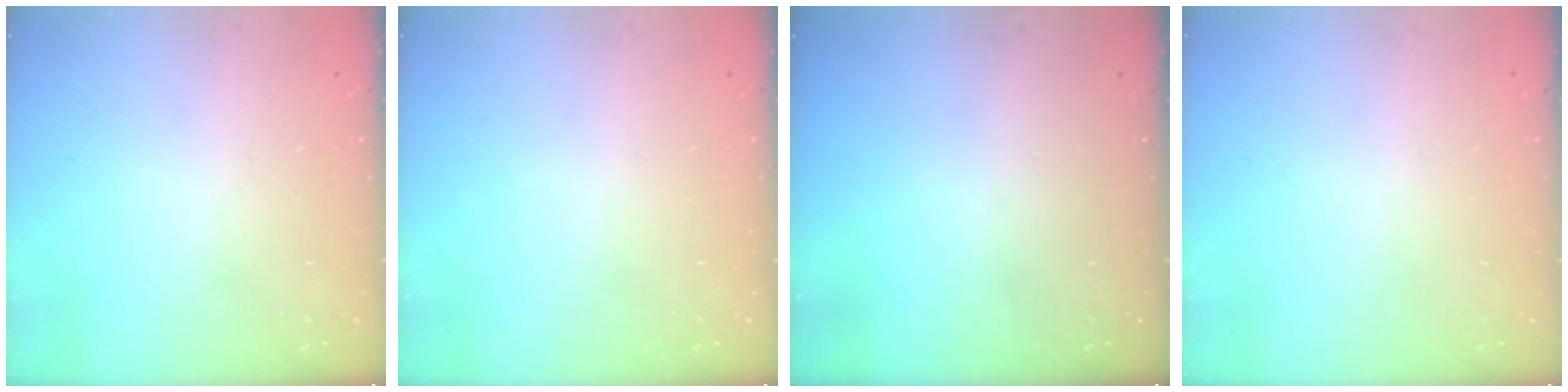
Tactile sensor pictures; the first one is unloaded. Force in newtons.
{"total": 0.0}
{"total": 0.0}
{"total": 0.0}